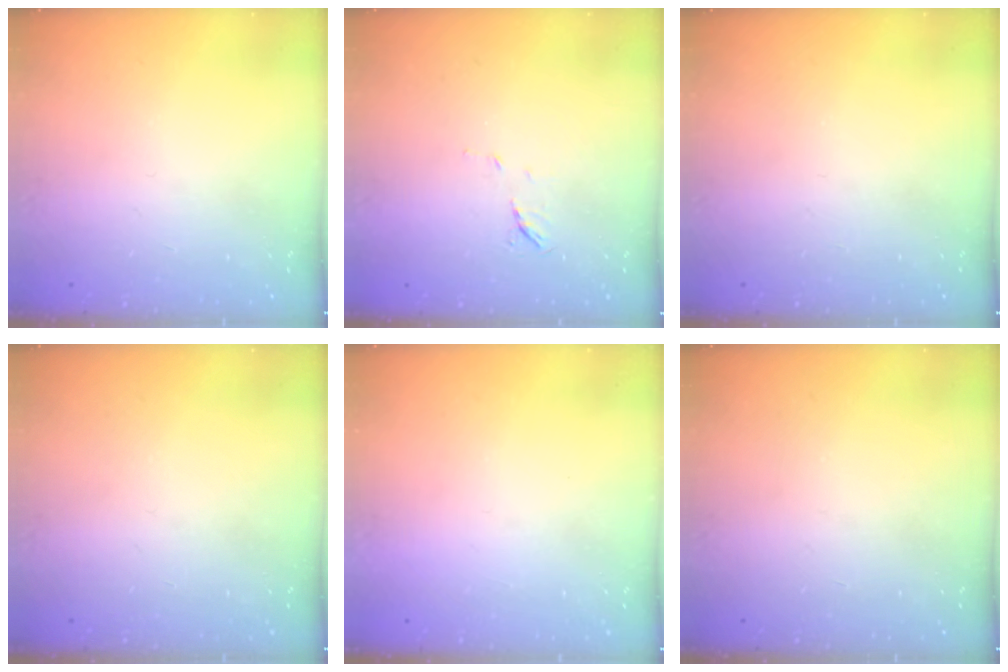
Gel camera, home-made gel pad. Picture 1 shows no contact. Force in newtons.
{"total": 4.9, "press": 4.8, "slide": 1.3}
{"total": 0.0}
{"total": 0.0}
{"total": 1.5, "press": 1.5, "slide": 0.1}
{"total": 0.0}